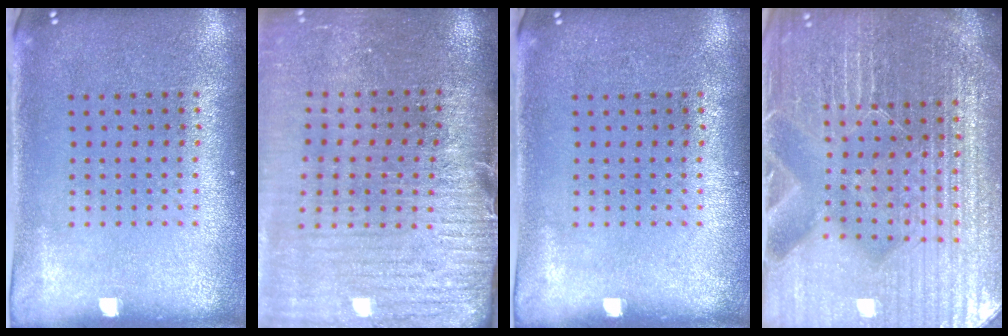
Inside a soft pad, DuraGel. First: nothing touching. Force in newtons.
{"total": 4.0, "press": 3.6, "slide": 1.9}
{"total": 0.0}
{"total": 6.0, "press": 5.5, "slide": 2.5}